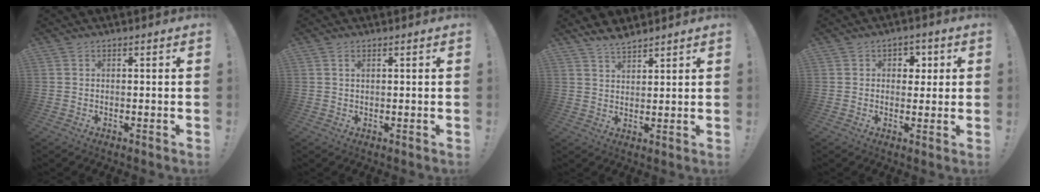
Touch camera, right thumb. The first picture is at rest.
{"total": 1.0, "force": [0.6, 0.4, 0.8], "torque": [-0.013, -0.002, 0.009]}
{"total": 5.1, "force": [4.6, 1.6, 1.4], "torque": [-0.025, -0.026, 0.085]}
{"total": 4.4, "force": [1.1, 4.0, 1.4], "torque": [-0.003, -0.001, 0.014]}